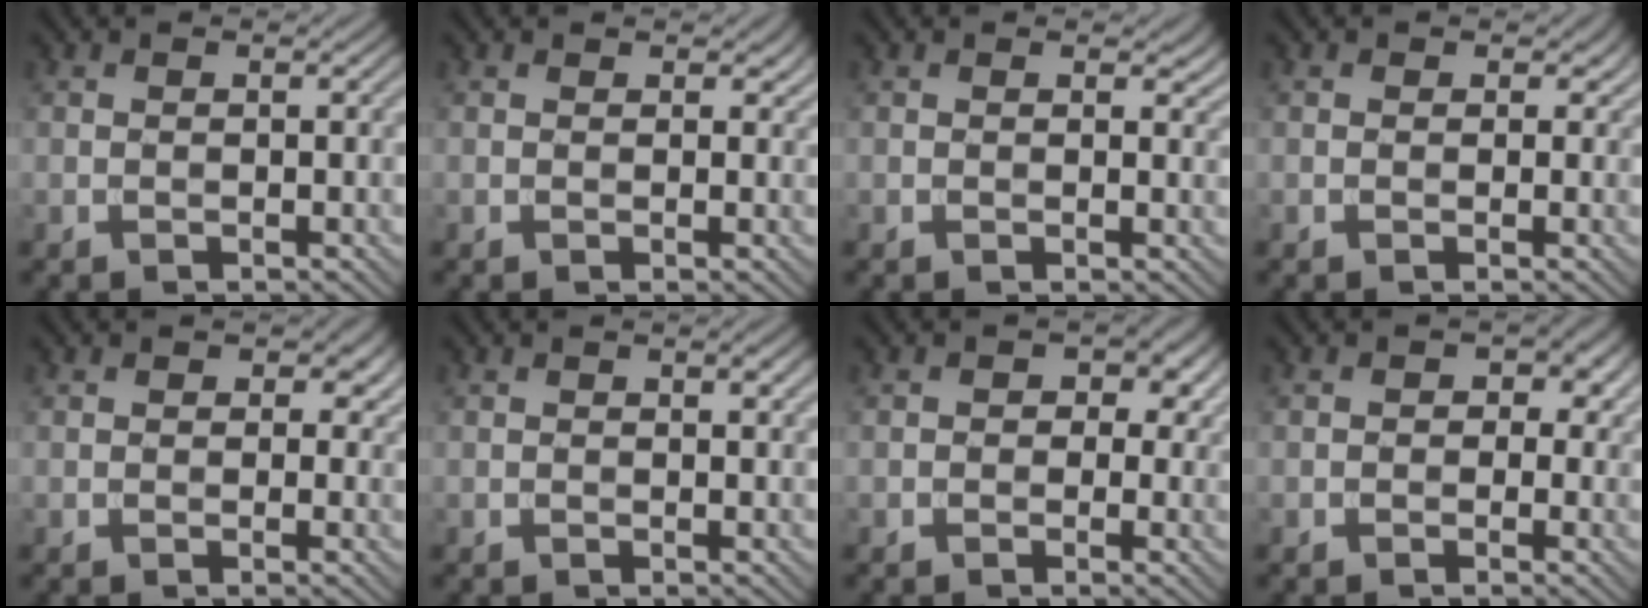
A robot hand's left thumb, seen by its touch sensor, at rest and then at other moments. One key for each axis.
{"total": 1.0, "fx": 0.7, "fy": 0.6, "fz": 0.4, "tx": -0.006, "ty": -0.003, "tz": 0.012}
{"total": 1.3, "fx": 0.7, "fy": 0.6, "fz": 0.9, "tx": -0.011, "ty": -0.005, "tz": 0.012}
{"total": 1.1, "fx": 0.2, "fy": 1.0, "fz": 0.3, "tx": -0.007, "ty": -0.006, "tz": 0.001}
{"total": 2.2, "fx": 0.6, "fy": 1.9, "fz": 0.9, "tx": -0.021, "ty": -0.008, "tz": 0.002}
{"total": 1.0, "fx": 0.5, "fy": 0.4, "fz": 0.8, "tx": -0.010, "ty": -0.003, "tz": 0.007}
{"total": 3.7, "fx": 0.8, "fy": 3.0, "fz": 2.0, "tx": -0.021, "ty": 0.002, "tz": -0.003}
{"total": 2.8, "fx": 0.3, "fy": 2.3, "fz": 1.5, "tx": -0.017, "ty": 0.003, "tz": -0.002}